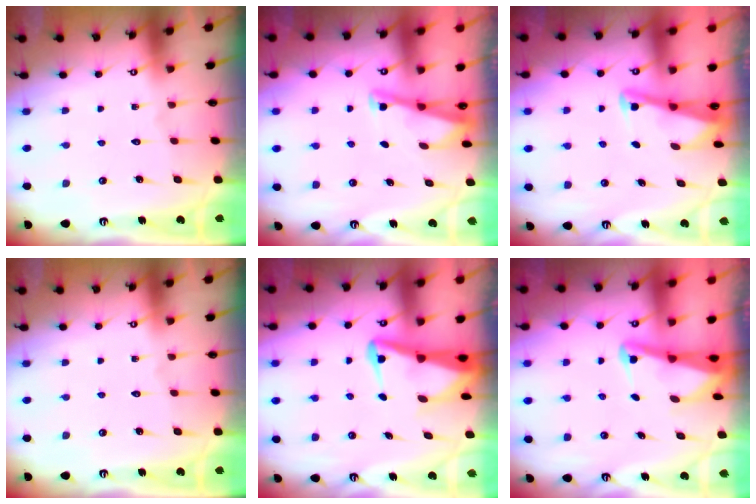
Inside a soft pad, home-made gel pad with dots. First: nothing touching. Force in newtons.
{"total": 2.9, "press": 2.9, "slide": 0.2}
{"total": 2.8, "press": 2.8, "slide": 0.4}
{"total": 0.0}
{"total": 5.6, "press": 5.6, "slide": 0.6}
{"total": 2.6, "press": 2.6, "slide": 0.5}